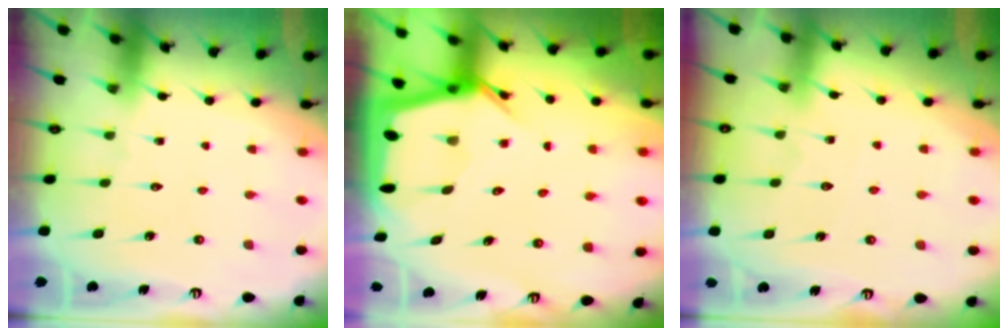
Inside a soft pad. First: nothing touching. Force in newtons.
{"total": 6.8, "press": 6.8, "slide": 0.7}
{"total": 3.5, "press": 3.4, "slide": 0.5}